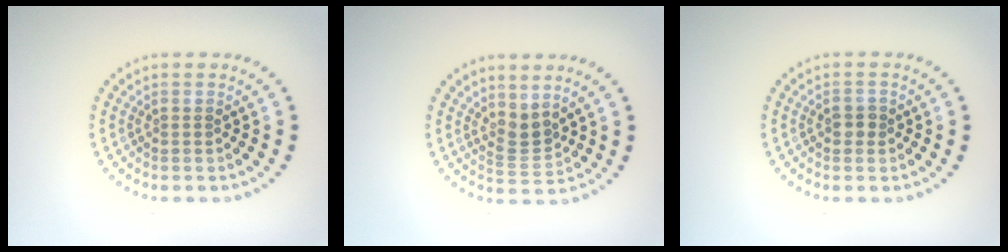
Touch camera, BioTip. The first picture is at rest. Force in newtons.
{"total": 2.2, "press": 1.6, "slide": 1.6}
{"total": 1.3, "press": 1.3, "slide": 0.2}